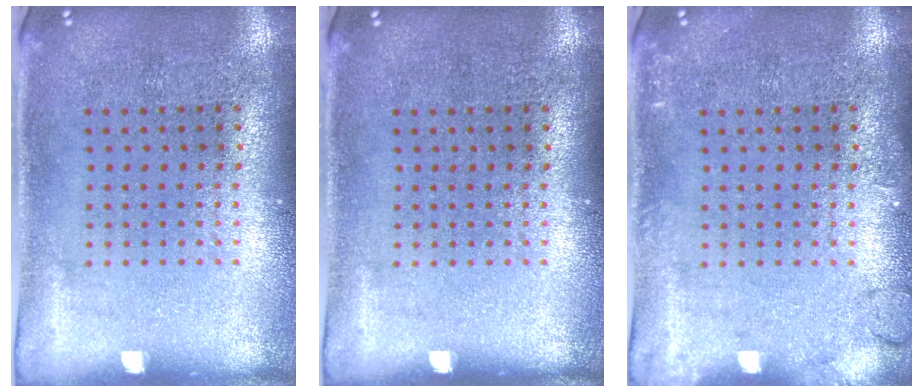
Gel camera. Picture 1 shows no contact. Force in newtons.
{"total": 0.0}
{"total": 1.7, "press": 1.7, "slide": 0.3}